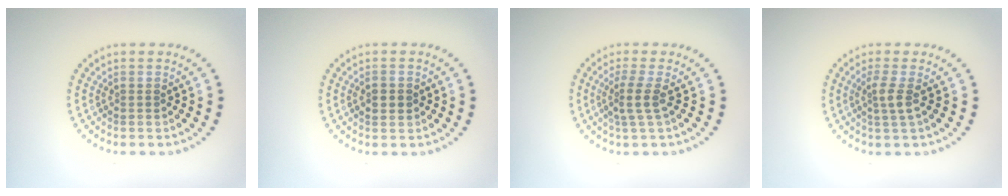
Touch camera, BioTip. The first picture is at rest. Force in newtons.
{"total": 1.4, "press": 1.4, "slide": 0.0}
{"total": 2.2, "press": 1.4, "slide": 1.6}
{"total": 1.9, "press": 1.4, "slide": 1.2}